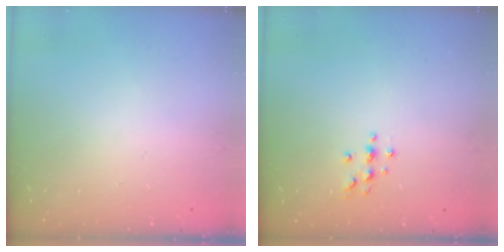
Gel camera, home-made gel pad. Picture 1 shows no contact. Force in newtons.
{"total": 4.0, "press": 3.9, "slide": 0.5}